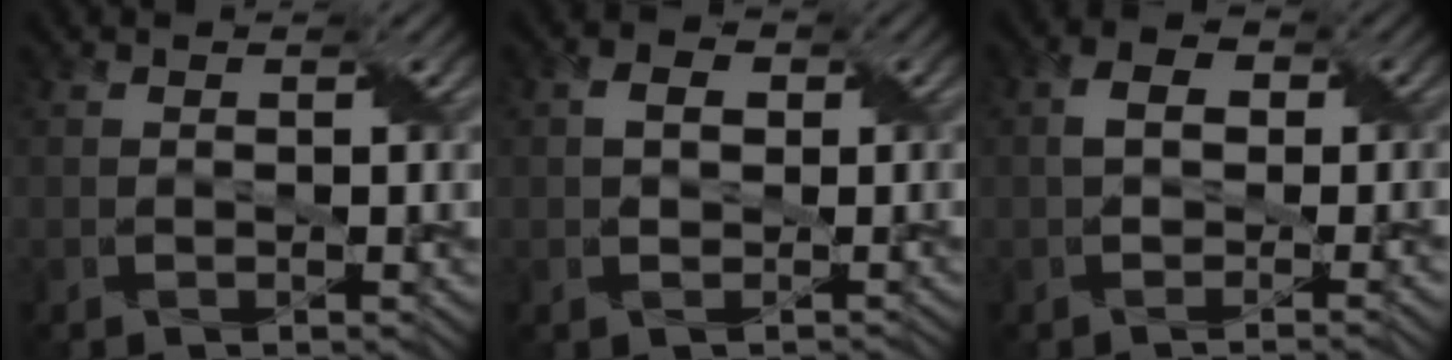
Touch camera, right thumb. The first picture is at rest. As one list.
[{"total": 2.8, "force": [0.0, 2.3, 1.5], "torque": [-0.031, -0.002, 0.001]}, {"total": 3.6, "force": [-0.7, 1.9, 3.0], "torque": [-0.049, -0.001, -0.015]}]